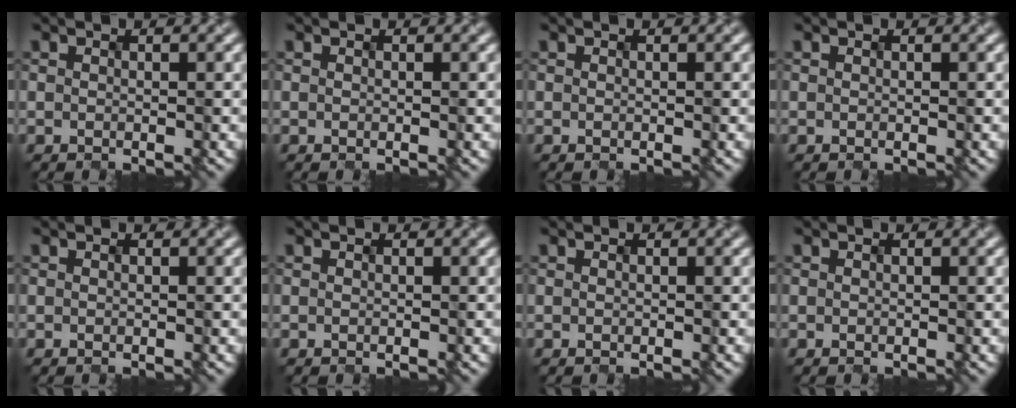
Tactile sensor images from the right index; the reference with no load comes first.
{"total": 0.0}
{"total": 0.0}
{"total": 0.0}
{"total": 0.0}
{"total": 0.0}
{"total": 0.0}
{"total": 0.0}